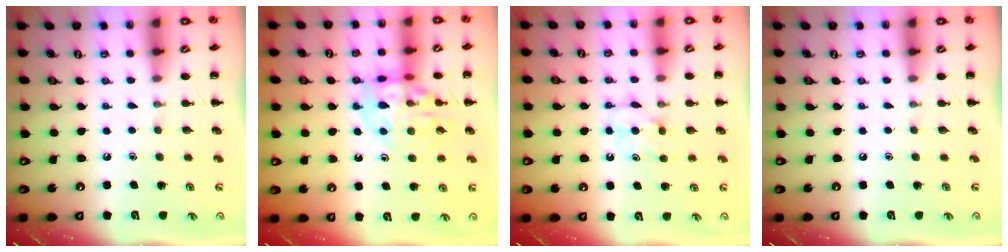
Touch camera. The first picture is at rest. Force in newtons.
{"total": 13.9, "press": 13.8, "slide": 1.8}
{"total": 5.5, "press": 5.2, "slide": 1.6}
{"total": 0.0}